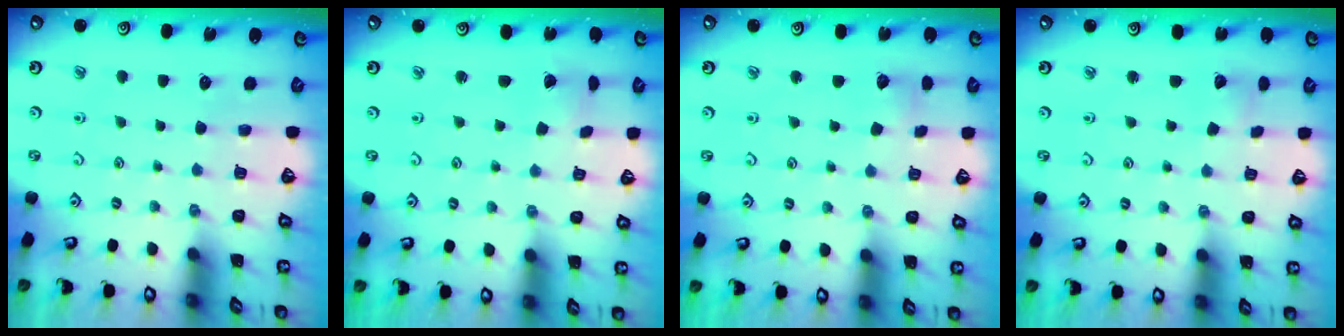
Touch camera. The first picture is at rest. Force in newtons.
{"total": 1.7, "press": 1.7, "slide": 0.1}
{"total": 5.5, "press": 5.4, "slide": 0.6}
{"total": 2.4, "press": 2.4, "slide": 0.2}